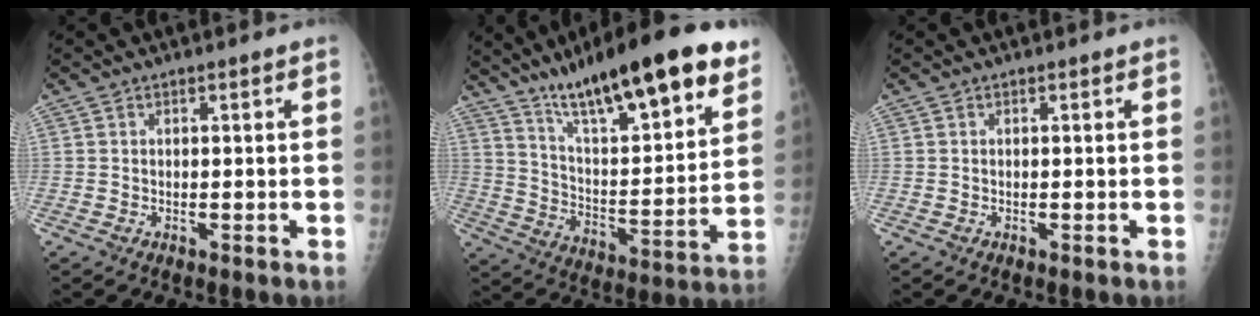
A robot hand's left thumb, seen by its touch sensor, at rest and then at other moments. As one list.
[{"total": 26.0, "force": [17.2, 5.9, 18.6], "torque": [-0.263, -0.053, 0.281]}, {"total": 0.0}]